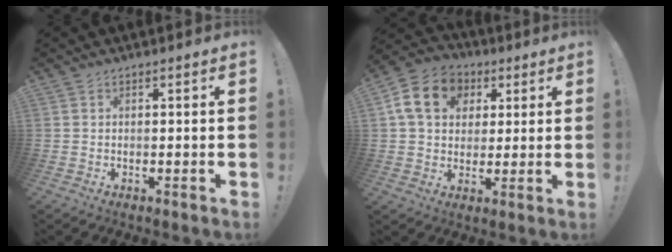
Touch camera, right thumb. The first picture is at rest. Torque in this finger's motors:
{"motor_torque": [0.50, 1.11, 1.15, -0.09, 0.09]}